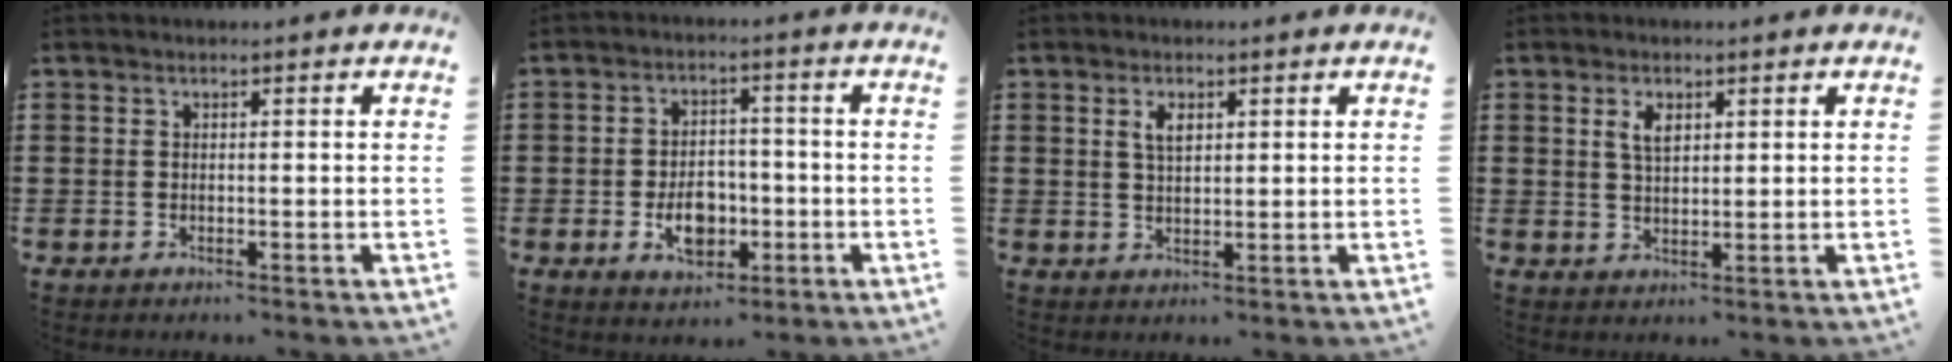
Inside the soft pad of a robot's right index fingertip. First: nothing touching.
{"total": 6.1, "force": [-1.7, 4.1, 4.2], "torque": [-0.057, -0.002, -0.036]}
{"total": 2.7, "force": [1.2, 1.3, 2.1], "torque": [-0.046, 0.005, 0.020]}
{"total": 3.1, "force": [1.5, 1.5, 2.3], "torque": [-0.050, 0.005, 0.026]}